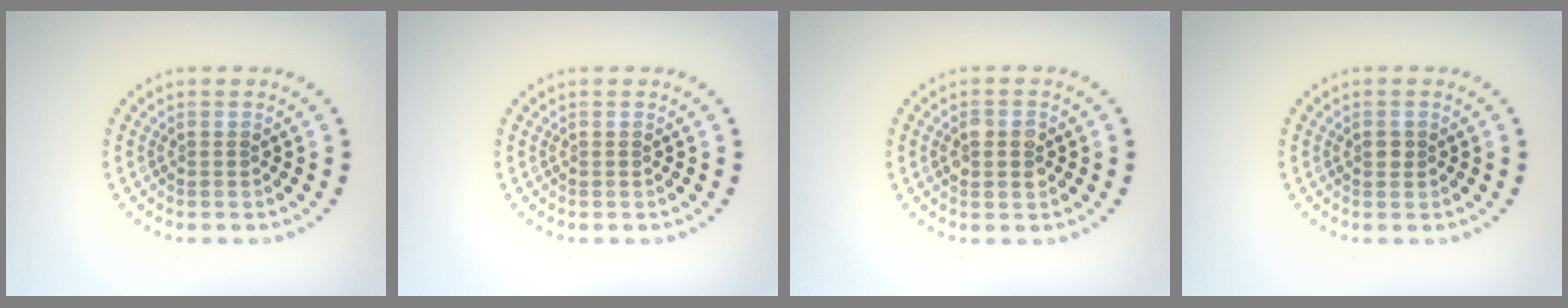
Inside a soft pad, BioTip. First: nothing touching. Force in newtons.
{"total": 0.0}
{"total": 2.4, "press": 2.4, "slide": 0.2}
{"total": 1.0, "press": 0.9, "slide": 0.2}